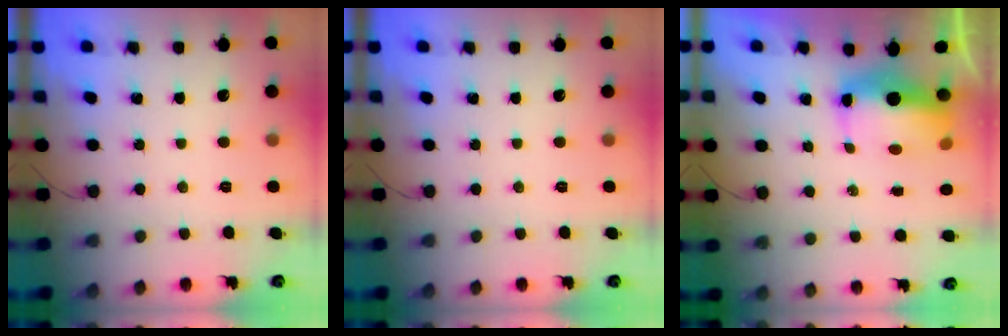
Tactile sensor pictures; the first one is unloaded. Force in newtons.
{"total": 0.0}
{"total": 9.2, "press": 9.1, "slide": 1.1}